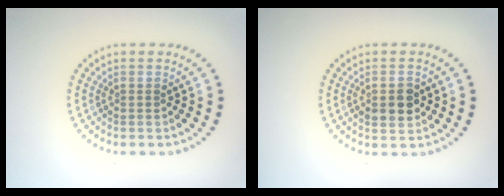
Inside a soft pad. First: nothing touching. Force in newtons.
{"total": 2.5, "press": 2.5, "slide": 0.2}